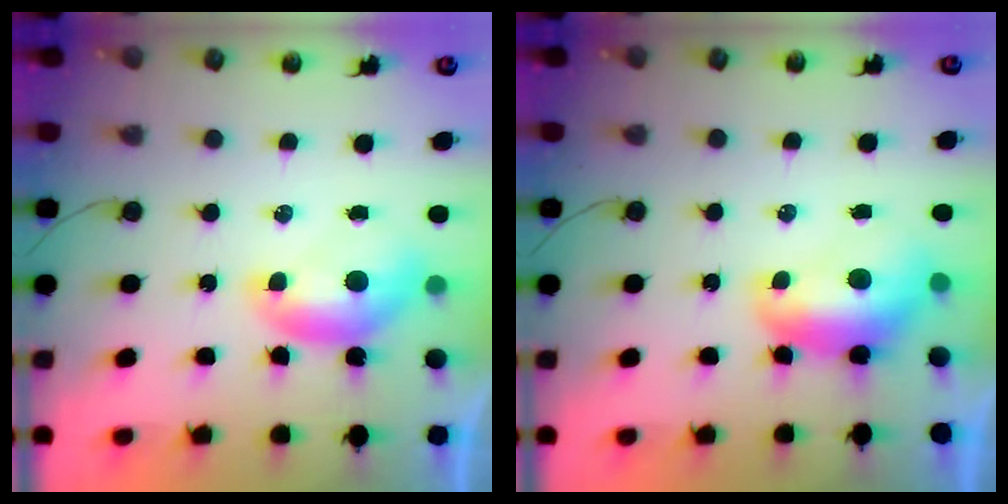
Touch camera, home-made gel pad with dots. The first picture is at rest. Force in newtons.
{"total": 1.6, "press": 1.5, "slide": 0.7}